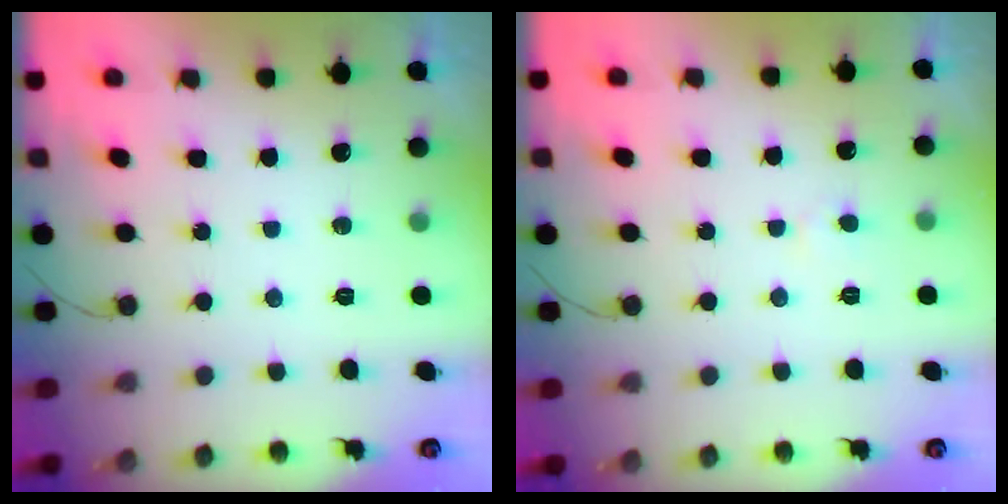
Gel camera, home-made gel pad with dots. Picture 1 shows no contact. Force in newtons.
{"total": 1.8, "press": 1.7, "slide": 0.2}